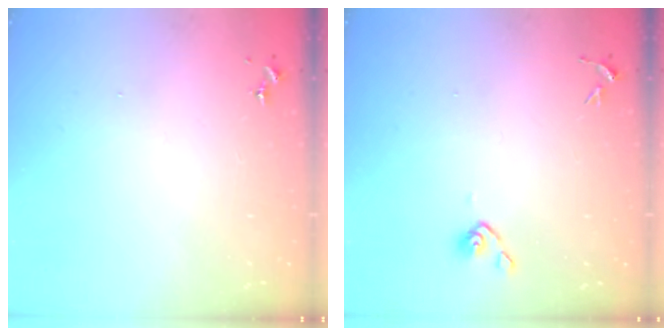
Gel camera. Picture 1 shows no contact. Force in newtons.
{"total": 4.2, "press": 4.1, "slide": 1.1}